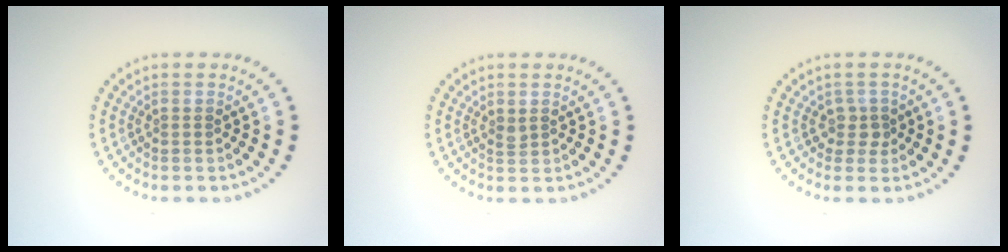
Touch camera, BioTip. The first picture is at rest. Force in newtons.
{"total": 0.6, "press": 0.6, "slide": 0.3}
{"total": 1.5, "press": 1.2, "slide": 0.9}